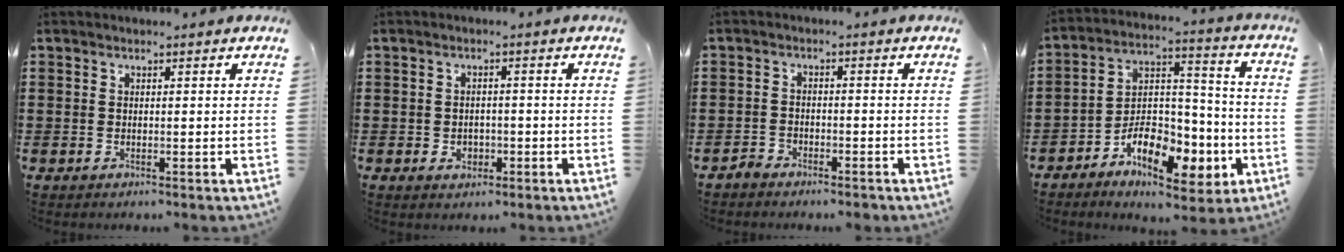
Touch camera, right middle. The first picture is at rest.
{"total": 1.9, "force": [-0.7, 1.5, 1.1], "torque": [-0.023, 0.002, -0.015]}
{"total": 2.4, "force": [-2.2, 0.8, 0.2], "torque": [-0.017, 0.001, -0.049]}
{"total": 9.9, "force": [-5.3, 5.5, 6.2], "torque": [-0.107, 0.012, -0.094]}